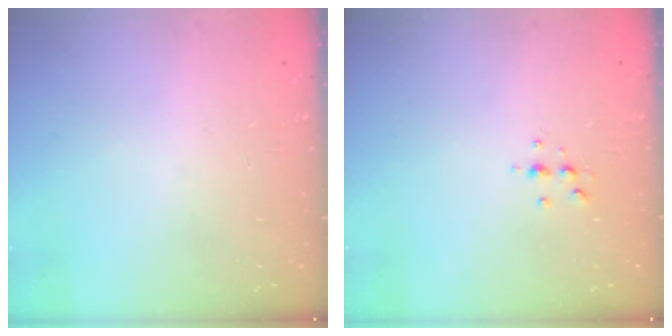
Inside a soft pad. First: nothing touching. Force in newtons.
{"total": 4.3, "press": 4.2, "slide": 1.1}